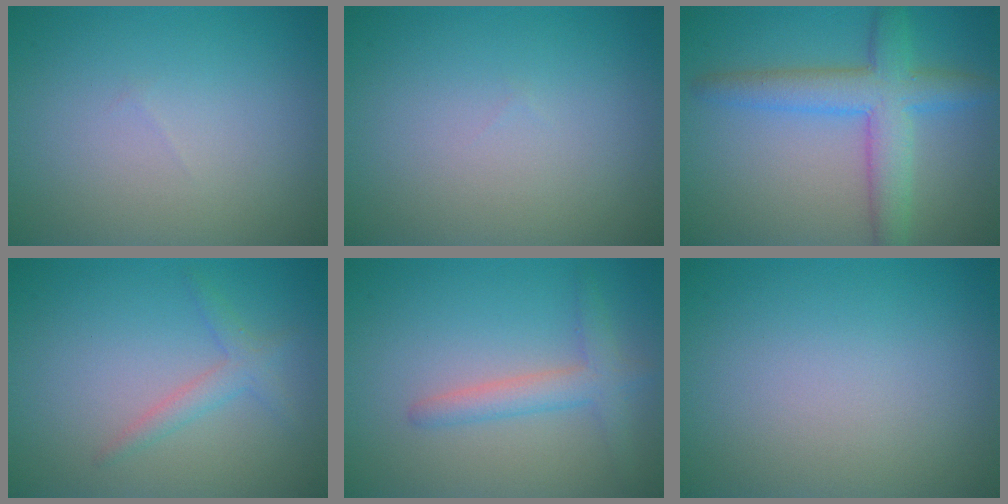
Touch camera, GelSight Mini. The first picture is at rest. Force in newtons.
{"total": 0.0}
{"total": 5.6, "press": 5.6, "slide": 0.3}
{"total": 1.8, "press": 1.8, "slide": 0.1}
{"total": 2.7, "press": 2.7, "slide": 0.2}
{"total": 0.0}